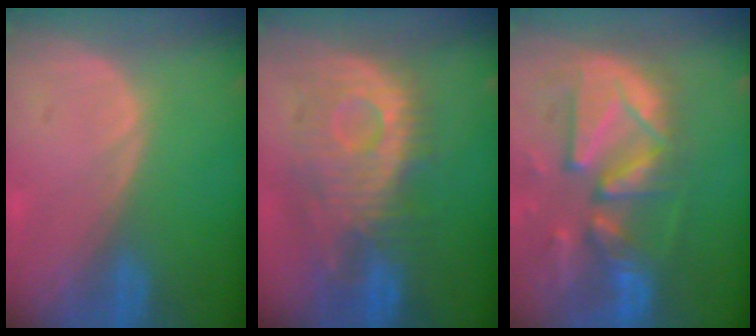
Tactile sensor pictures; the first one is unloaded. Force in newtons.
{"total": 10.6, "press": 9.9, "slide": 3.9}
{"total": 13.3, "press": 11.4, "slide": 6.8}